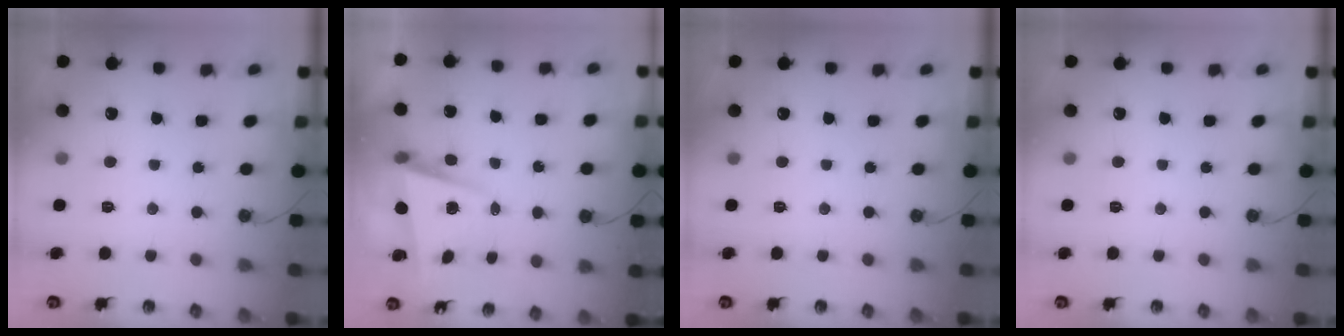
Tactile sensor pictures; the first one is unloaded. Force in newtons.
{"total": 5.4, "press": 5.2, "slide": 1.3}
{"total": 0.0}
{"total": 0.0}